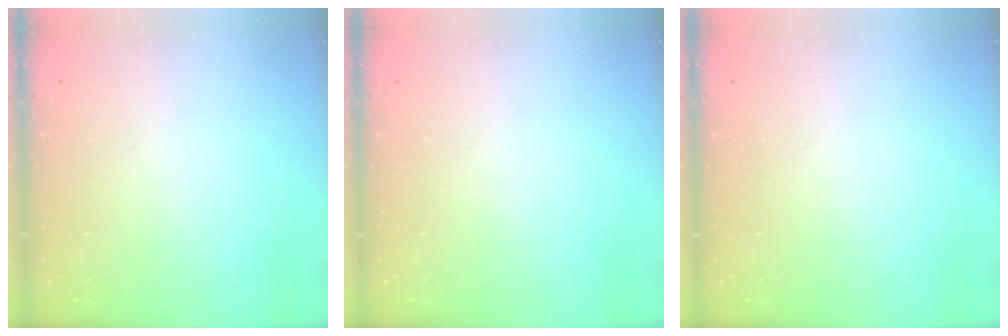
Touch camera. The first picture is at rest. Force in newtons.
{"total": 0.0}
{"total": 0.0}